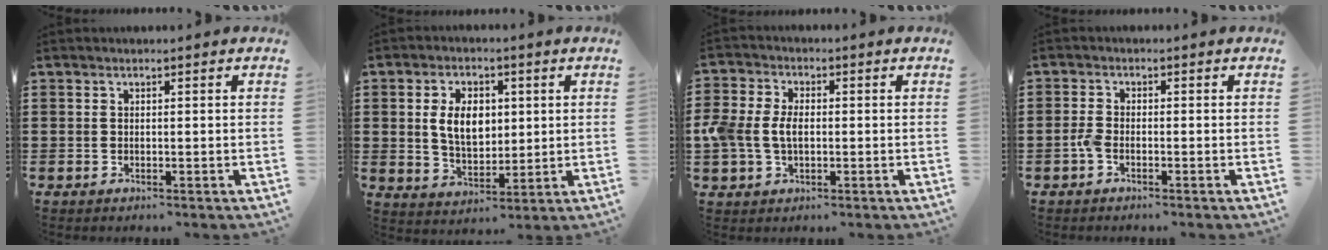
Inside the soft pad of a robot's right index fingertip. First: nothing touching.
{"total": 7.0, "force": [1.1, 4.6, 5.2], "torque": [-0.102, 0.009, 0.012]}
{"total": 5.6, "force": [-0.4, 3.9, 4.0], "torque": [-0.109, 0.001, -0.017]}
{"total": 2.3, "force": [-1.1, 1.0, 1.7], "torque": [-0.048, -0.004, -0.024]}